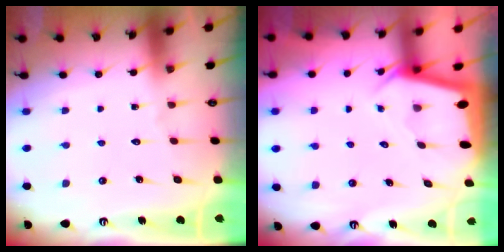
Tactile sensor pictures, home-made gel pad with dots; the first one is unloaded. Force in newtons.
{"total": 2.4, "press": 2.4, "slide": 0.2}